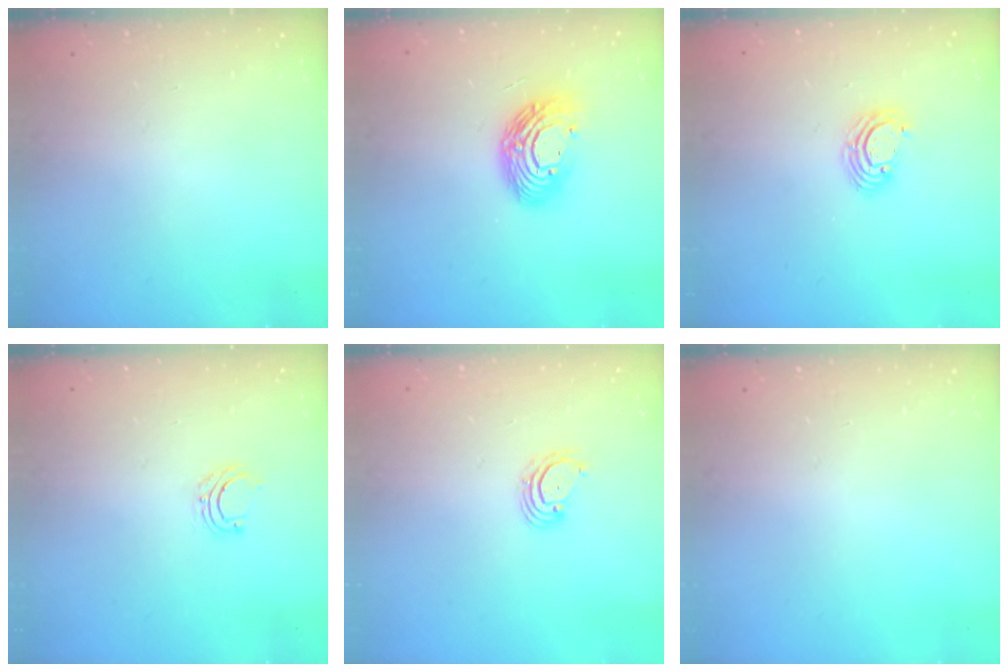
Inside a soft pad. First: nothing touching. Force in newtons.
{"total": 12.9, "press": 12.9, "slide": 1.2}
{"total": 4.0, "press": 3.9, "slide": 0.2}
{"total": 4.1, "press": 4.0, "slide": 0.6}
{"total": 2.9, "press": 2.9, "slide": 0.1}
{"total": 0.0}